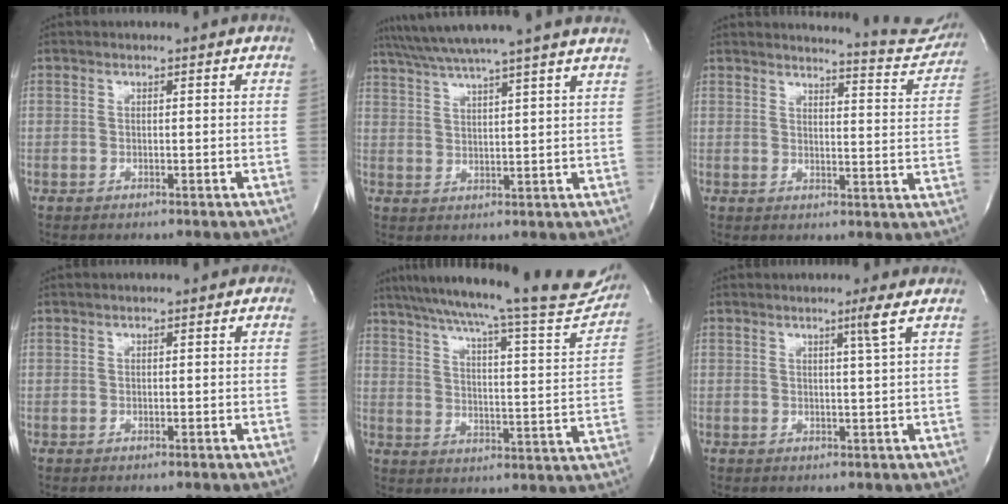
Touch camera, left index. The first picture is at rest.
{"total": 15.8, "force": [13.8, -1.5, 7.5], "torque": [-0.137, 0.007, 0.187]}
{"total": 11.9, "force": [11.8, 0.8, 1.5], "torque": [-0.009, -0.068, 0.117]}
{"total": 0.6, "force": [-0.1, 0.5, 0.4], "torque": [-0.004, -0.001, -0.007]}
{"total": 26.1, "force": [23.3, 2.1, 11.6], "torque": [-0.188, -0.048, 0.300]}
{"total": 2.2, "force": [1.0, -1.0, 1.7], "torque": [-0.036, -0.012, 0.021]}